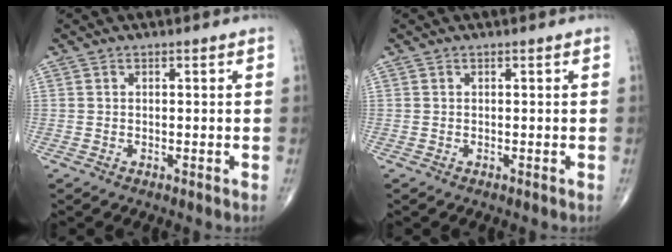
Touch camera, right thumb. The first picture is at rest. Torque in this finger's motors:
{"motor_torque": [0.16, 0.04, 0.13, 0.05, -0.02]}